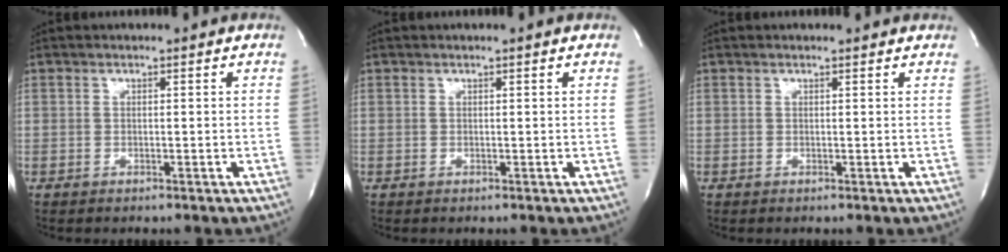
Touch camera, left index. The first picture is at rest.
{"total": 0.0}
{"total": 1.8, "force": [1.8, 0.3, 0.4], "torque": [-0.012, 0.005, 0.011]}